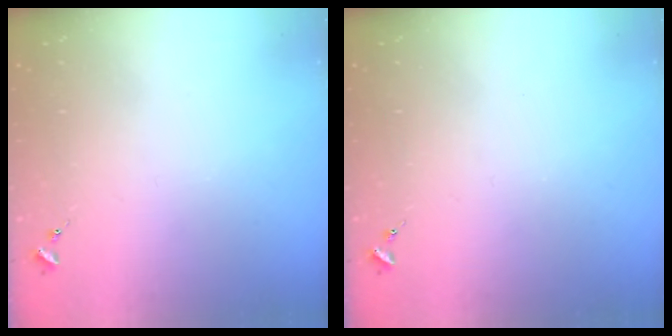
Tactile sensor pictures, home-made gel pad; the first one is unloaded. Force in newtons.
{"total": 0.0}